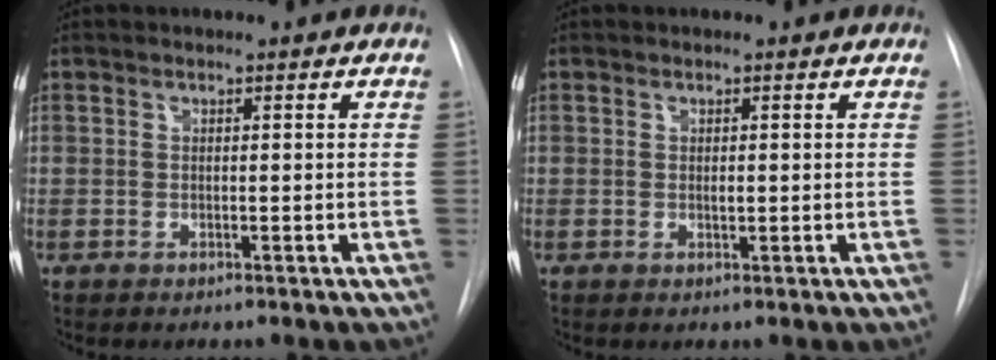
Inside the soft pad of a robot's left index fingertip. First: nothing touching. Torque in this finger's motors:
{"motor_torque": [-0.08, 0.00, 0.00, 0.02]}